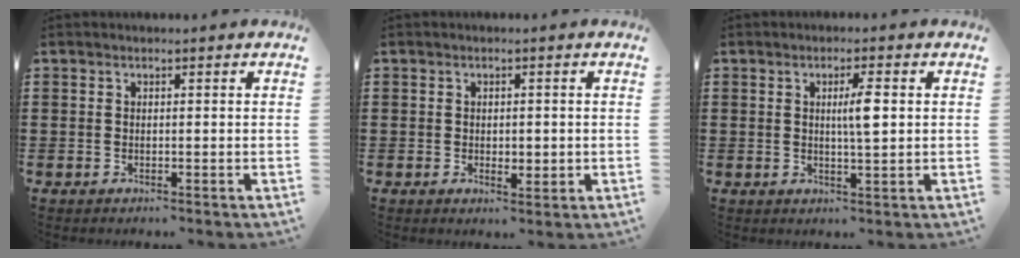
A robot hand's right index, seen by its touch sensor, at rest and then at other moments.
{"total": 1.5, "force": [0.0, 1.0, 1.2], "torque": [-0.024, 0.006, -0.002]}
{"total": 4.0, "force": [0.7, 0.6, 3.9], "torque": [-0.075, 0.004, 0.008]}